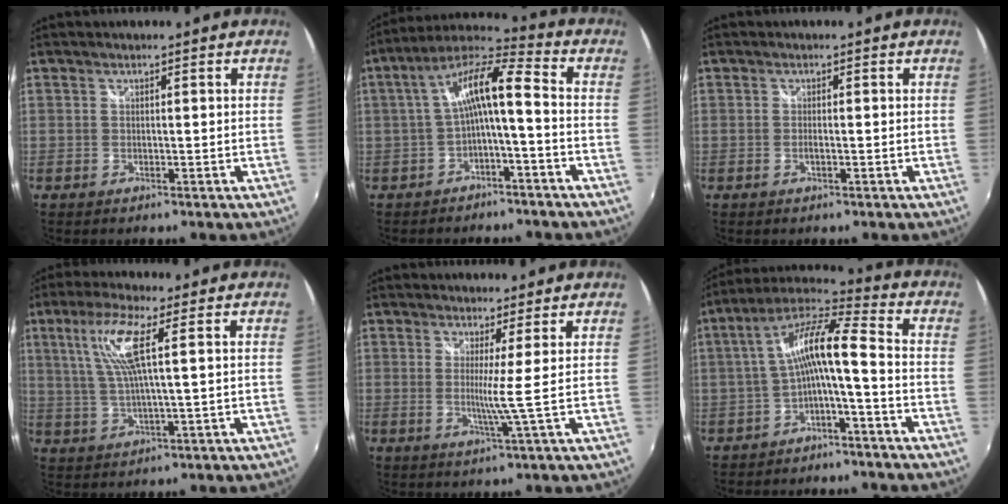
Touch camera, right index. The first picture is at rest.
{"total": 10.0, "force": [-1.6, 1.7, 9.7], "torque": [-0.202, 0.023, -0.028]}
{"total": 1.0, "force": [-0.4, 0.3, 0.9], "torque": [-0.020, -0.002, -0.007]}
{"total": 8.3, "force": [2.7, 0.5, 7.8], "torque": [-0.154, 0.003, 0.057]}
{"total": 3.5, "force": [0.4, -1.6, 3.1], "torque": [-0.050, -0.015, -0.003]}
{"total": 10.6, "force": [-2.3, 1.4, 10.2], "torque": [-0.214, 0.022, -0.043]}